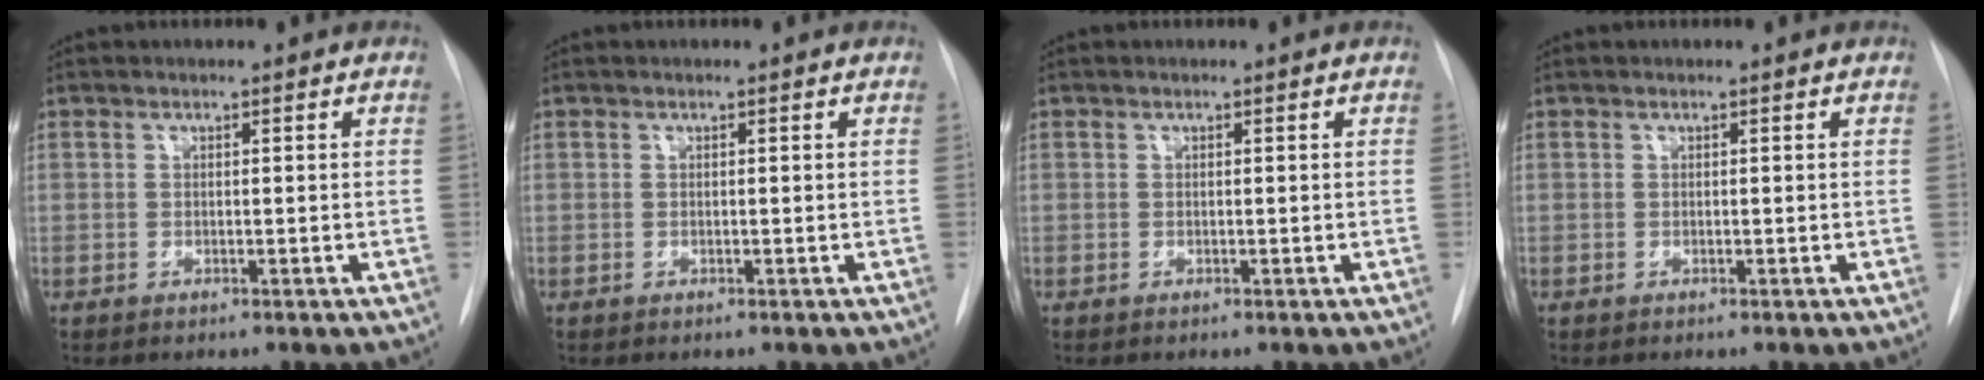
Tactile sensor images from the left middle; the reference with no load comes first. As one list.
[{"total": 0.0}, {"total": 0.0}, {"total": 0.0}]